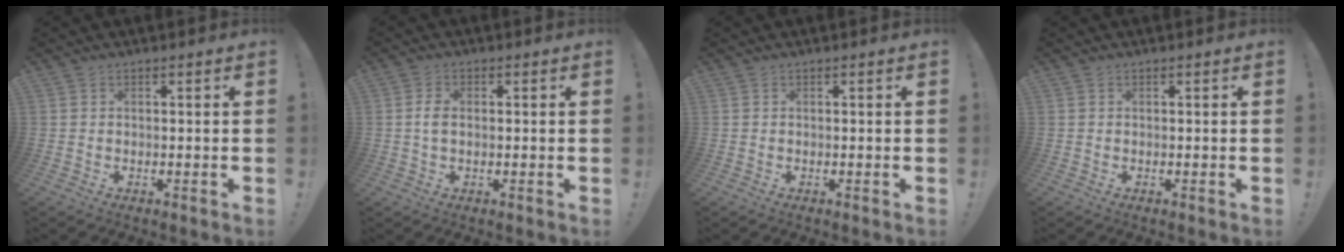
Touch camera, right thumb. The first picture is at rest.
{"total": 3.0, "force": [0.0, 1.7, 2.5], "torque": [-0.050, 0.002, -0.003]}
{"total": 0.0}
{"total": 0.0}